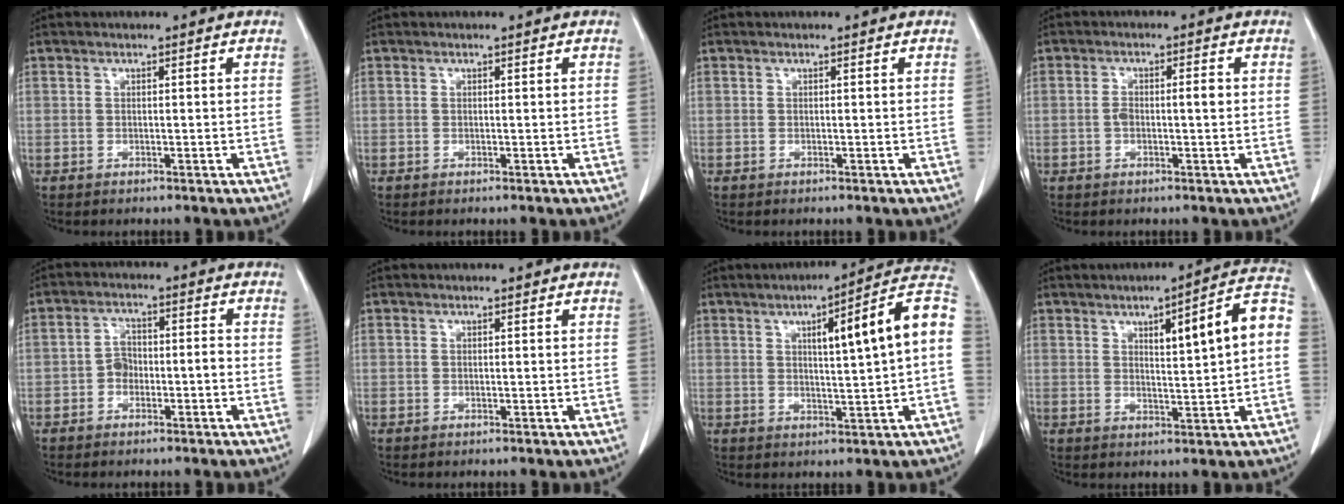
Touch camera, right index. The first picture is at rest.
{"total": 0.0}
{"total": 0.0}
{"total": 3.0, "force": [0.0, 1.0, 2.9], "torque": [-0.052, 0.012, 0.004]}
{"total": 3.7, "force": [-1.3, 1.1, 3.3], "torque": [-0.058, 0.022, -0.016]}
{"total": 0.0}
{"total": 13.4, "force": [2.2, 0.4, 13.2], "torque": [-0.183, 0.027, 0.027]}
{"total": 10.3, "force": [1.8, 0.8, 10.1], "torque": [-0.138, 0.022, 0.024]}